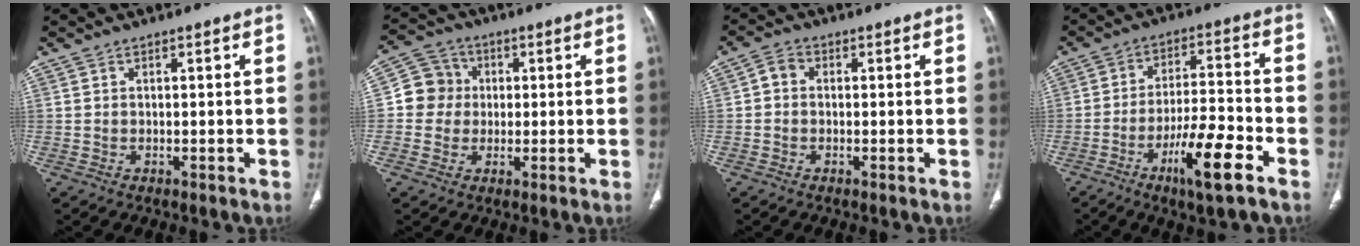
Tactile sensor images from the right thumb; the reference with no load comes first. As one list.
[{"total": 7.1, "force": [0.3, 6.9, 1.8], "torque": [0.000, 0.014, -0.005]}, {"total": 2.6, "force": [0.0, 2.1, 1.5], "torque": [-0.021, 0.008, -0.010]}, {"total": 12.0, "force": [-6.3, 2.2, 10.0], "torque": [-0.180, 0.030, -0.108]}]